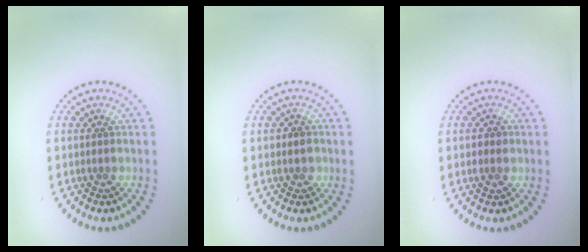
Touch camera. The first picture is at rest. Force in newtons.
{"total": 1.0, "press": 0.9, "slide": 0.4}
{"total": 1.5, "press": 1.5, "slide": 0.0}